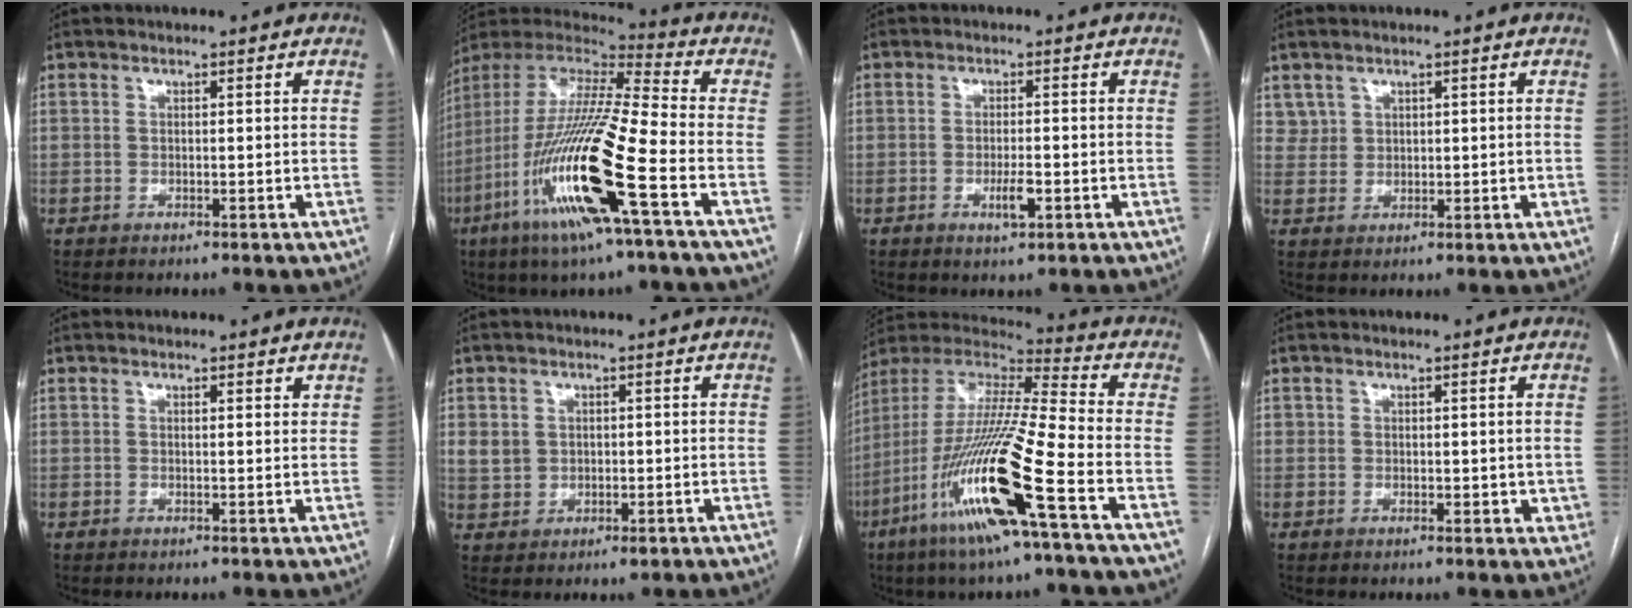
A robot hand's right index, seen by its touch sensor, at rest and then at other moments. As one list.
[{"total": 21.9, "force": [-8.3, 1.1, 20.3], "torque": [-0.439, -0.037, -0.164]}, {"total": 3.2, "force": [-1.1, 0.7, 2.9], "torque": [-0.054, -0.002, -0.017]}, {"total": 2.8, "force": [1.8, 2.2, 0.1], "torque": [0.008, 0.005, 0.034]}, {"total": 1.3, "force": [1.2, 0.3, 0.5], "torque": [-0.009, 0.001, 0.012]}, {"total": 5.0, "force": [0.8, 4.5, 2.0], "torque": [-0.041, 0.005, 0.027]}, {"total": 20.9, "force": [-8.9, 0.2, 18.9], "torque": [-0.416, -0.040, -0.181]}, {"total": 3.0, "force": [0.5, 2.4, 1.7], "torque": [-0.011, -0.001, 0.011]}]